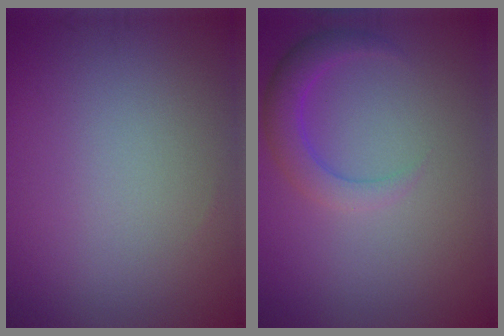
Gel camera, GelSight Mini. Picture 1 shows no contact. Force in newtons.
{"total": 2.9, "press": 2.9, "slide": 0.1}